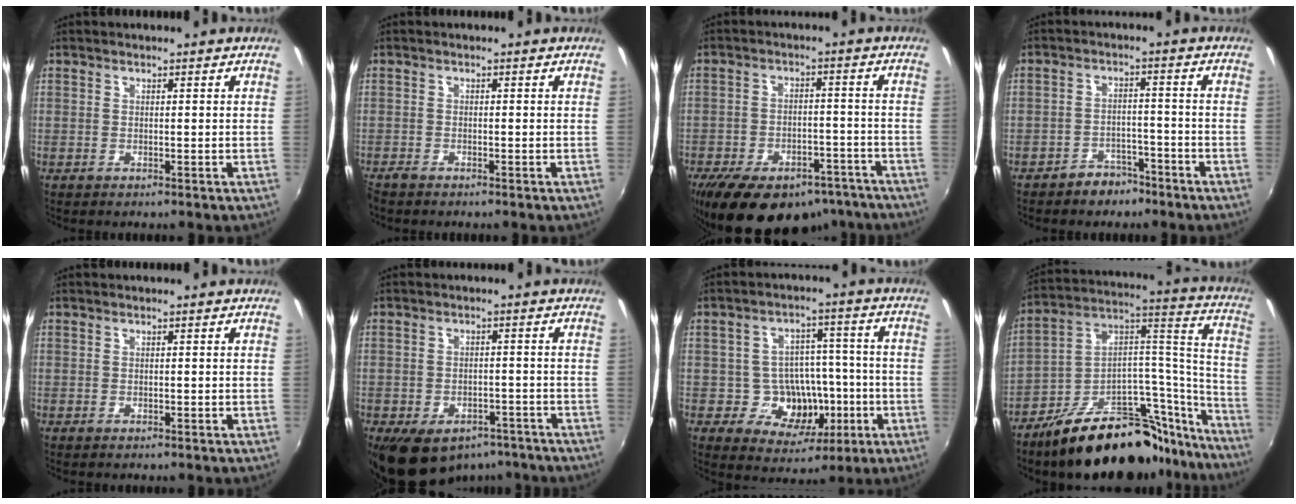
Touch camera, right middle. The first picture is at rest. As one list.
[{"total": 1.7, "force": [-1.6, 0.4, 0.6], "torque": [-0.015, -0.009, -0.032]}, {"total": 20.1, "force": [-14.5, 10.2, 9.4], "torque": [-0.186, -0.001, -0.184]}, {"total": 5.1, "force": [-4.1, 2.8, 1.1], "torque": [-0.028, 0.018, -0.055]}, {"total": 0.0}, {"total": 13.2, "force": [-8.8, 7.7, 6.2], "torque": [-0.124, -0.004, -0.111]}, {"total": 11.5, "force": [-3.0, 9.7, 5.4], "torque": [-0.103, 0.023, -0.026]}, {"total": 29.3, "force": [-22.0, 11.4, 15.7], "torque": [-0.185, 0.068, -0.318]}]